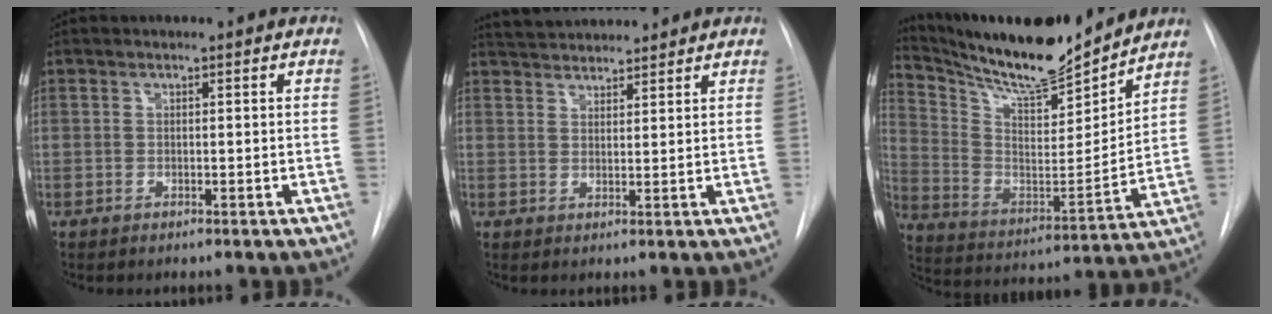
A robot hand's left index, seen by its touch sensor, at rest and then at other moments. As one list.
[{"total": 6.5, "force": [6.3, 1.1, 1.5], "torque": [-0.028, 0.030, 0.101]}, {"total": 18.5, "force": [16.9, 2.3, 7.1], "torque": [-0.140, -0.023, 0.284]}]